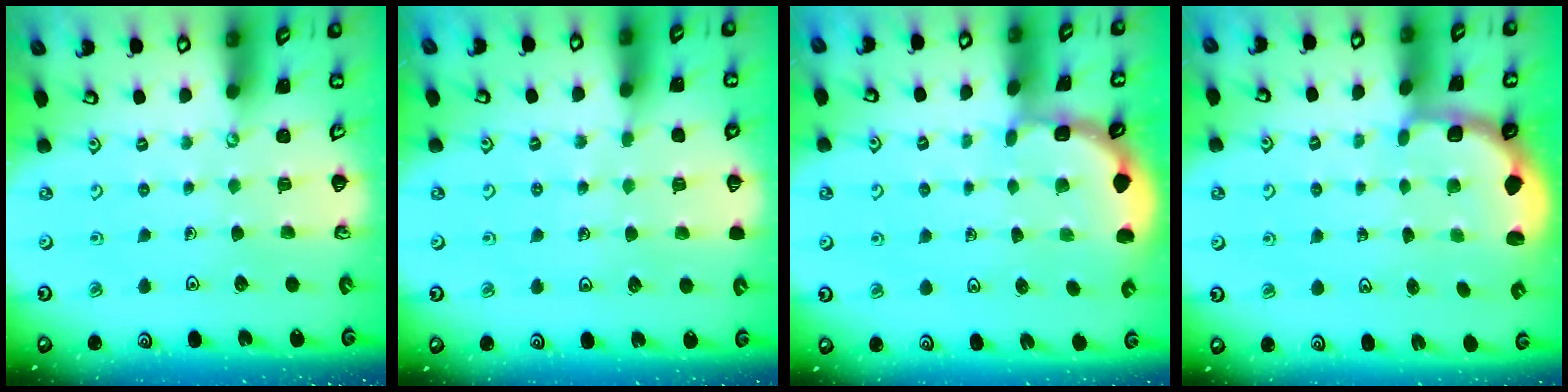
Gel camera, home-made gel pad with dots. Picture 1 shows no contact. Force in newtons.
{"total": 5.3, "press": 4.8, "slide": 2.2}
{"total": 2.0, "press": 2.0, "slide": 0.1}
{"total": 2.3, "press": 2.0, "slide": 1.0}